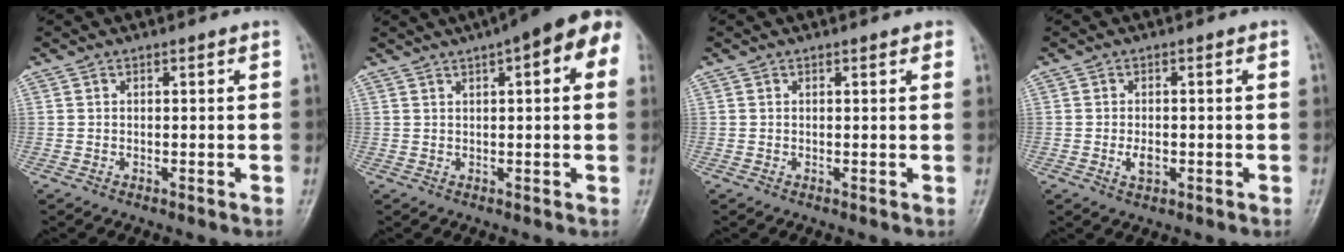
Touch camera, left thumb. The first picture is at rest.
{"total": 13.6, "force": [6.1, 4.0, 11.4], "torque": [-0.137, 0.023, 0.070]}
{"total": 1.2, "force": [0.8, 0.4, 0.8], "torque": [-0.009, -0.001, 0.006]}
{"total": 2.5, "force": [-0.7, 1.5, 1.9], "torque": [-0.032, 0.001, -0.010]}